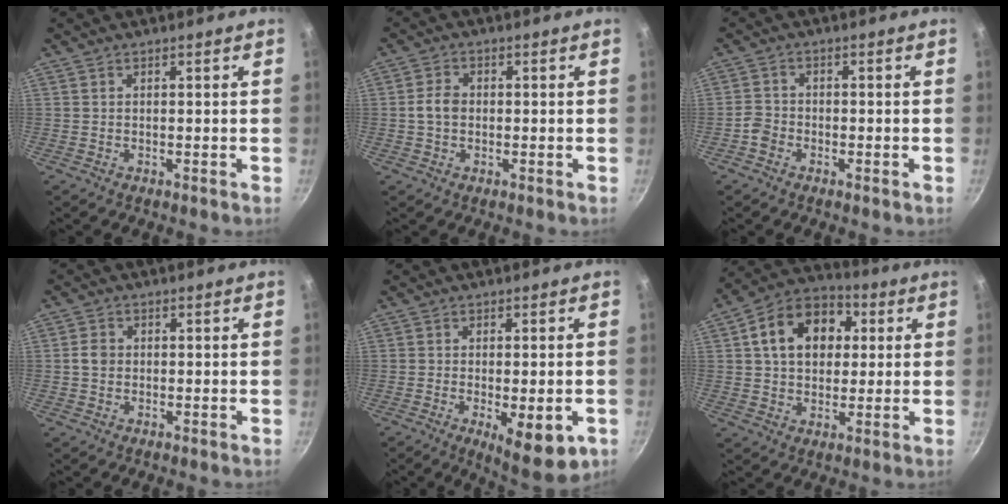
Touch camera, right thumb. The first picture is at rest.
{"total": 3.8, "force": [-0.2, 2.9, 2.5], "torque": [-0.041, 0.014, -0.008]}
{"total": 2.8, "force": [-1.7, 2.0, 0.9], "torque": [-0.013, 0.020, -0.035]}
{"total": 2.7, "force": [-0.1, 2.3, 1.4], "torque": [-0.019, 0.008, -0.005]}
{"total": 10.2, "force": [-3.4, 3.5, 9.0], "torque": [-0.117, -0.004, -0.037]}
{"total": 15.2, "force": [3.6, 11.2, 9.7], "torque": [-0.133, 0.023, 0.044]}